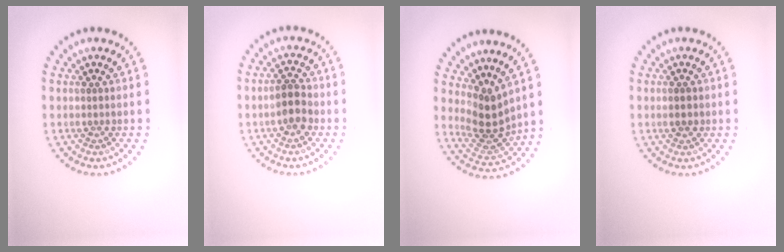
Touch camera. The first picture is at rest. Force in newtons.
{"total": 2.5, "press": 2.4, "slide": 0.6}
{"total": 3.5, "press": 2.9, "slide": 2.0}
{"total": 1.5, "press": 1.5, "slide": 0.0}